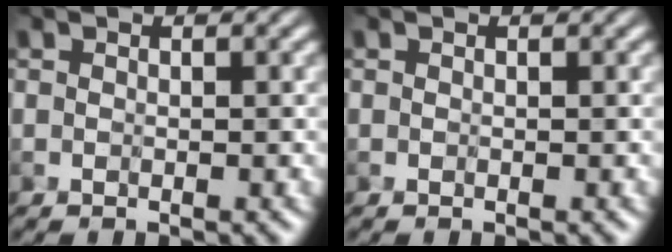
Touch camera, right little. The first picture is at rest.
{"total": 0.0}